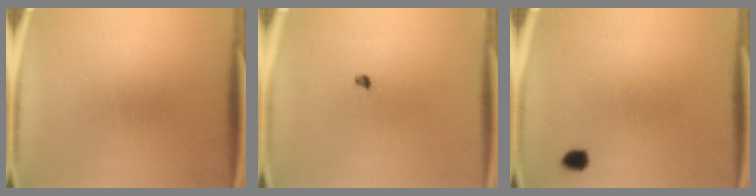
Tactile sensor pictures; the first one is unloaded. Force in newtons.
{"total": 1.1}
{"total": 1.9}